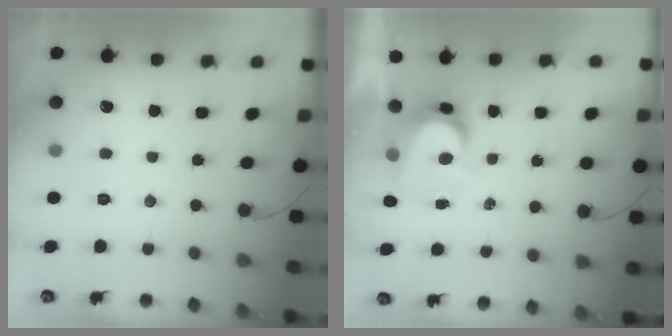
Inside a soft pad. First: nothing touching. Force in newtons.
{"total": 7.1, "press": 7.1, "slide": 0.7}